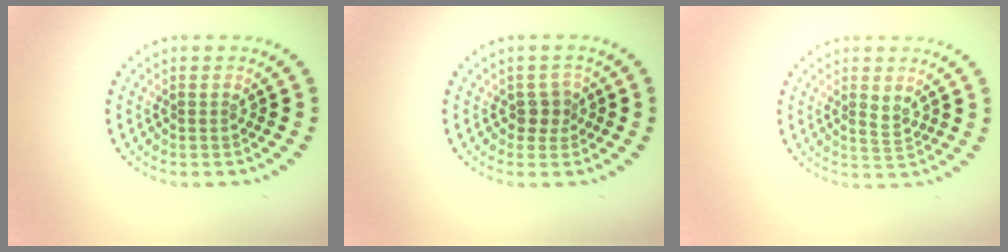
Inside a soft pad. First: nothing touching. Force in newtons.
{"total": 1.7, "press": 1.3, "slide": 1.0}
{"total": 1.6, "press": 1.5, "slide": 0.8}